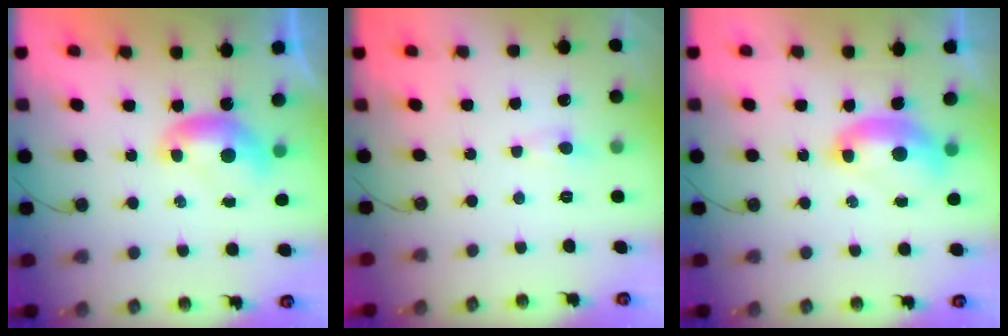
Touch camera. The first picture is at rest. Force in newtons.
{"total": 1.8, "press": 1.7, "slide": 0.7}
{"total": 2.7, "press": 2.6, "slide": 0.6}